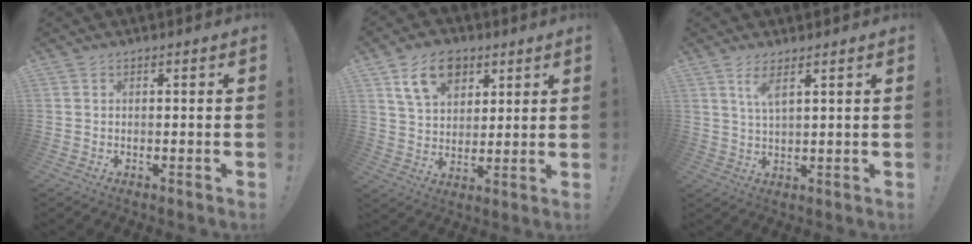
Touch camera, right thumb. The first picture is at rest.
{"total": 12.9, "force": [6.7, 8.8, 6.6], "torque": [-0.099, -0.019, 0.127]}
{"total": 4.8, "force": [2.8, 1.1, 3.7], "torque": [-0.070, -0.009, 0.047]}